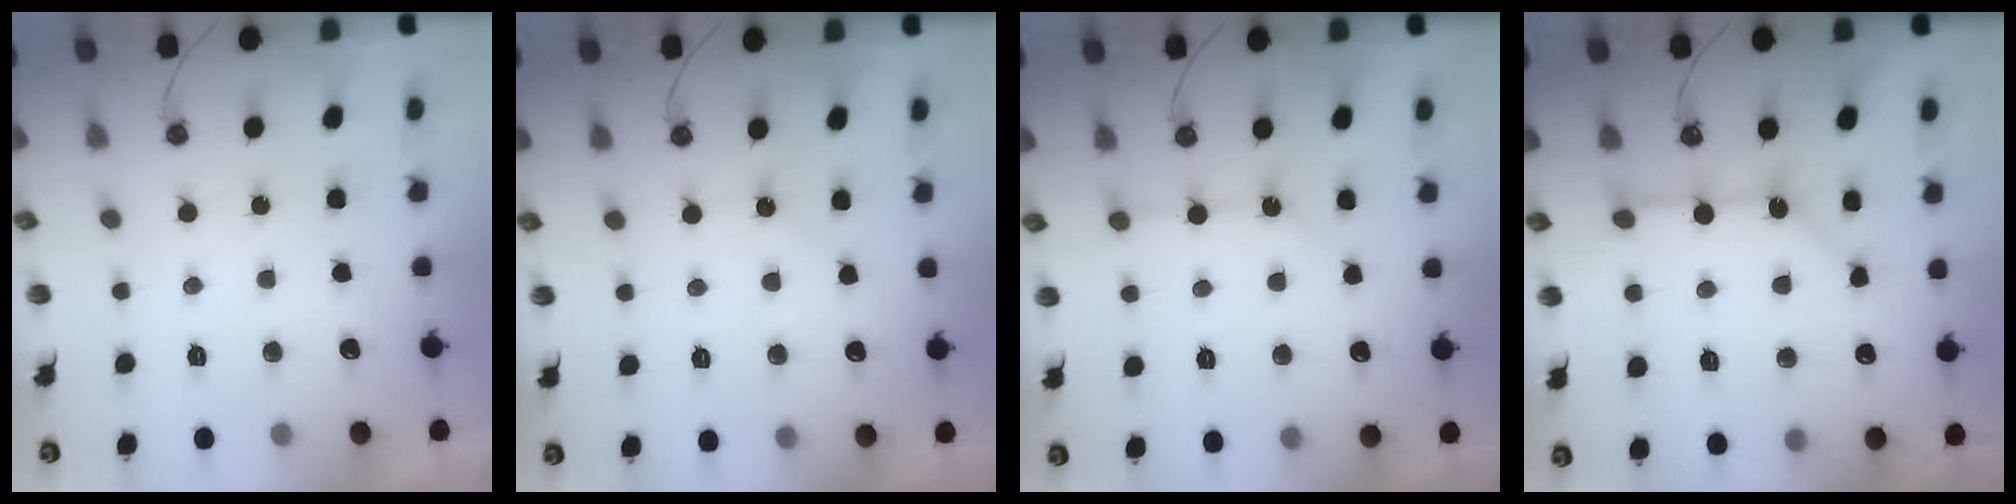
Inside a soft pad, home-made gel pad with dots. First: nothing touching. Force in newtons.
{"total": 5.3, "press": 5.2, "slide": 0.9}
{"total": 2.3, "press": 2.3, "slide": 0.4}
{"total": 11.6, "press": 11.5, "slide": 1.1}